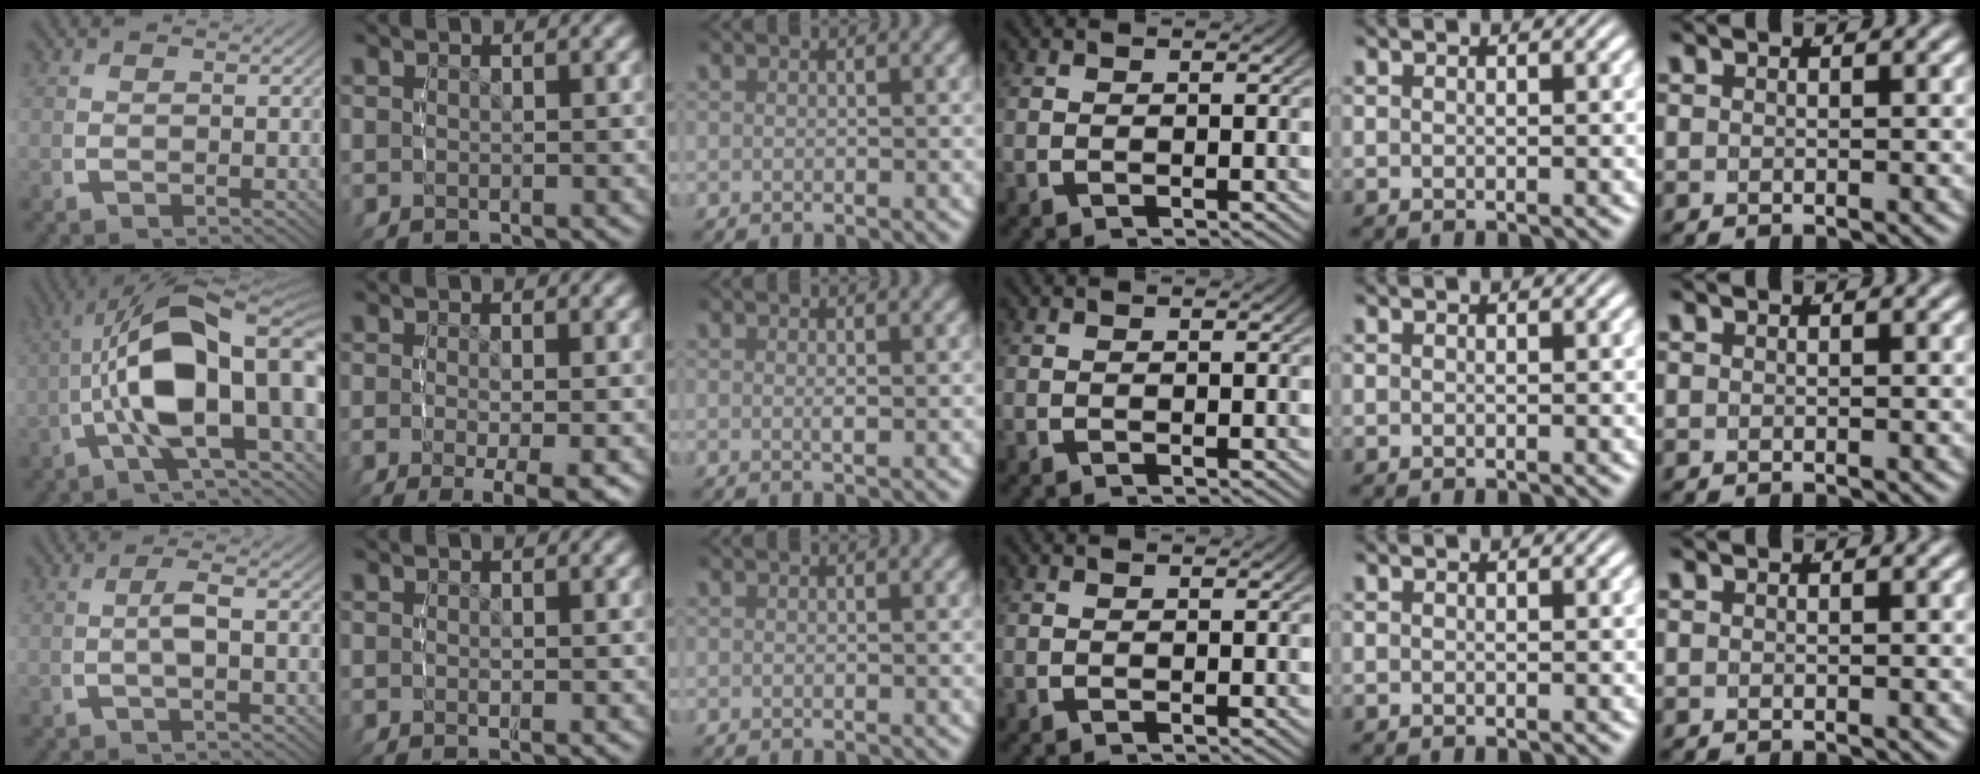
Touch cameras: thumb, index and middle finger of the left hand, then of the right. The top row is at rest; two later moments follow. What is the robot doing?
{"motion": "lift_and_place", "object": "button"}